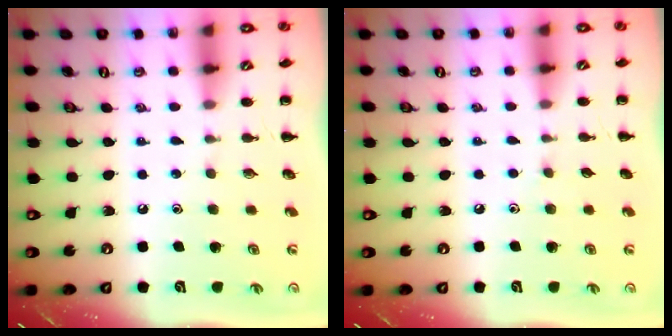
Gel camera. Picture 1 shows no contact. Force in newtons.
{"total": 2.9, "press": 2.7, "slide": 1.1}